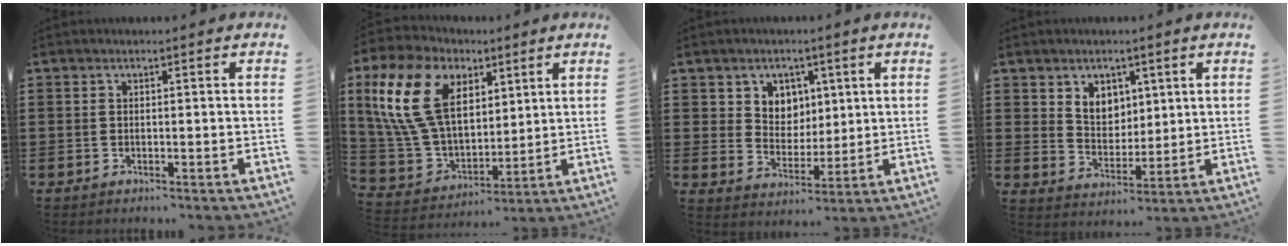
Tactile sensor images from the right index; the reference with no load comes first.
{"total": 15.6, "force": [6.1, 9.9, 10.5], "torque": [-0.273, 0.010, 0.110]}
{"total": 5.0, "force": [2.5, 4.3, 0.3], "torque": [-0.034, 0.008, 0.044]}
{"total": 5.1, "force": [3.1, 3.8, 1.3], "torque": [-0.037, 0.002, 0.057]}